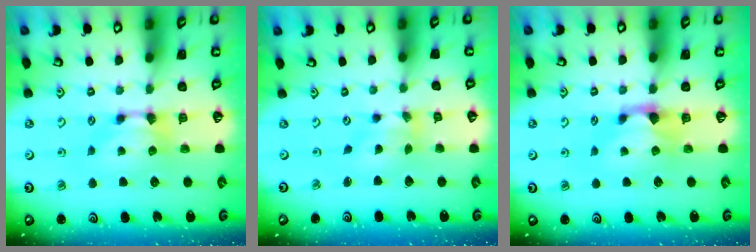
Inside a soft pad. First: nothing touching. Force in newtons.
{"total": 2.0, "press": 1.3, "slide": 1.5}
{"total": 1.2, "press": 0.4, "slide": 1.2}